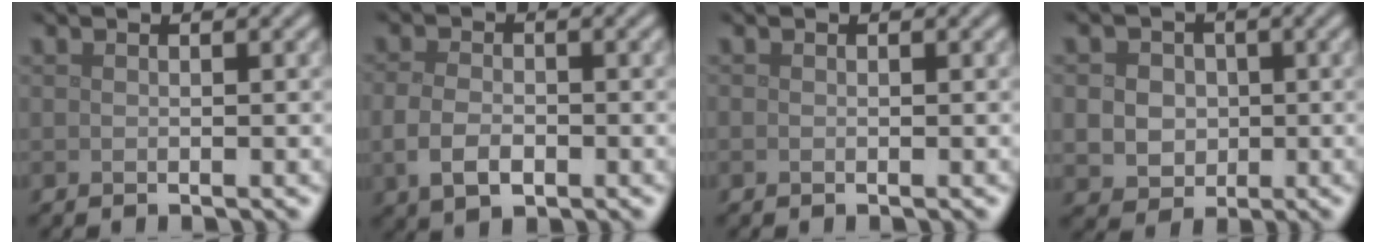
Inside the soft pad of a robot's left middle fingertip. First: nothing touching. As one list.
[{"total": 3.2, "force": [-0.8, 2.0, 2.3], "torque": [-0.050, -0.006, -0.017]}, {"total": 0.0}, {"total": 5.6, "force": [0.6, 4.8, 2.7], "torque": [-0.036, 0.025, -0.007]}]